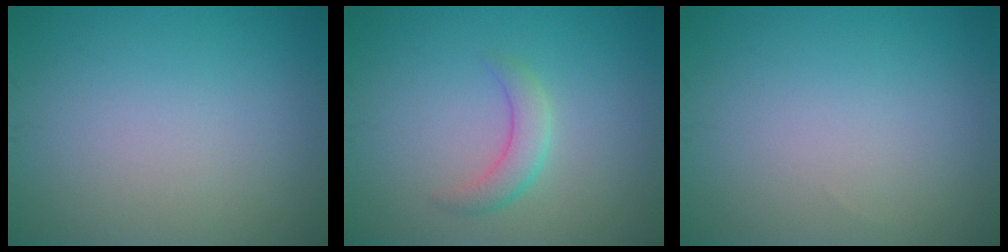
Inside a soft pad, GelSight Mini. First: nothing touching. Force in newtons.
{"total": 2.3, "press": 2.3, "slide": 0.0}
{"total": 0.0}